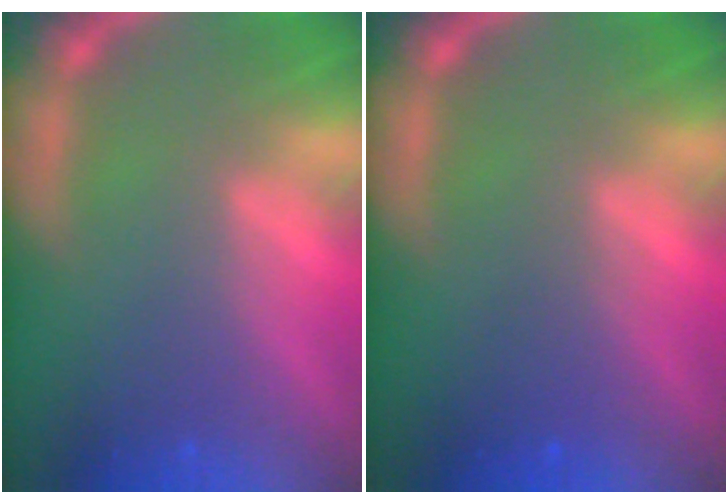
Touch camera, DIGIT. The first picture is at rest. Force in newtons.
{"total": 1.4}